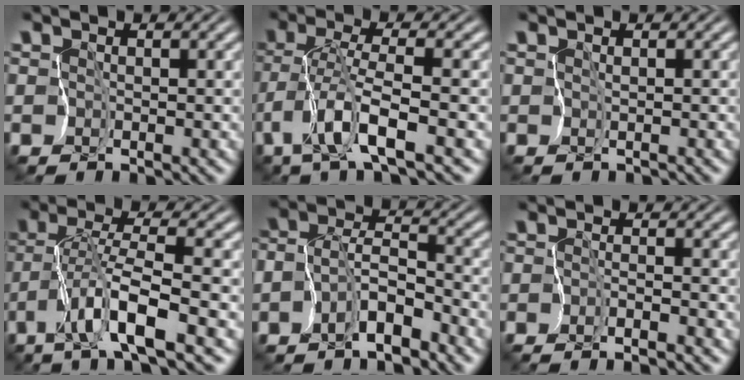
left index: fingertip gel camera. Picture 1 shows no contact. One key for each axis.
{"total": 4.7, "fx": -2.2, "fy": -0.3, "fz": 4.2, "tx": -0.095, "ty": 0.004, "tz": -0.053}
{"total": 0.0}
{"total": 5.8, "fx": -2.9, "fy": -0.4, "fz": 5.0, "tx": -0.102, "ty": 0.009, "tz": -0.062}
{"total": 4.2, "fx": -2.8, "fy": 1.5, "fz": 2.6, "tx": -0.041, "ty": 0.004, "tz": -0.065}
{"total": 1.8, "fx": -1.5, "fy": -0.9, "fz": 0.4, "tx": -0.018, "ty": -0.005, "tz": -0.037}